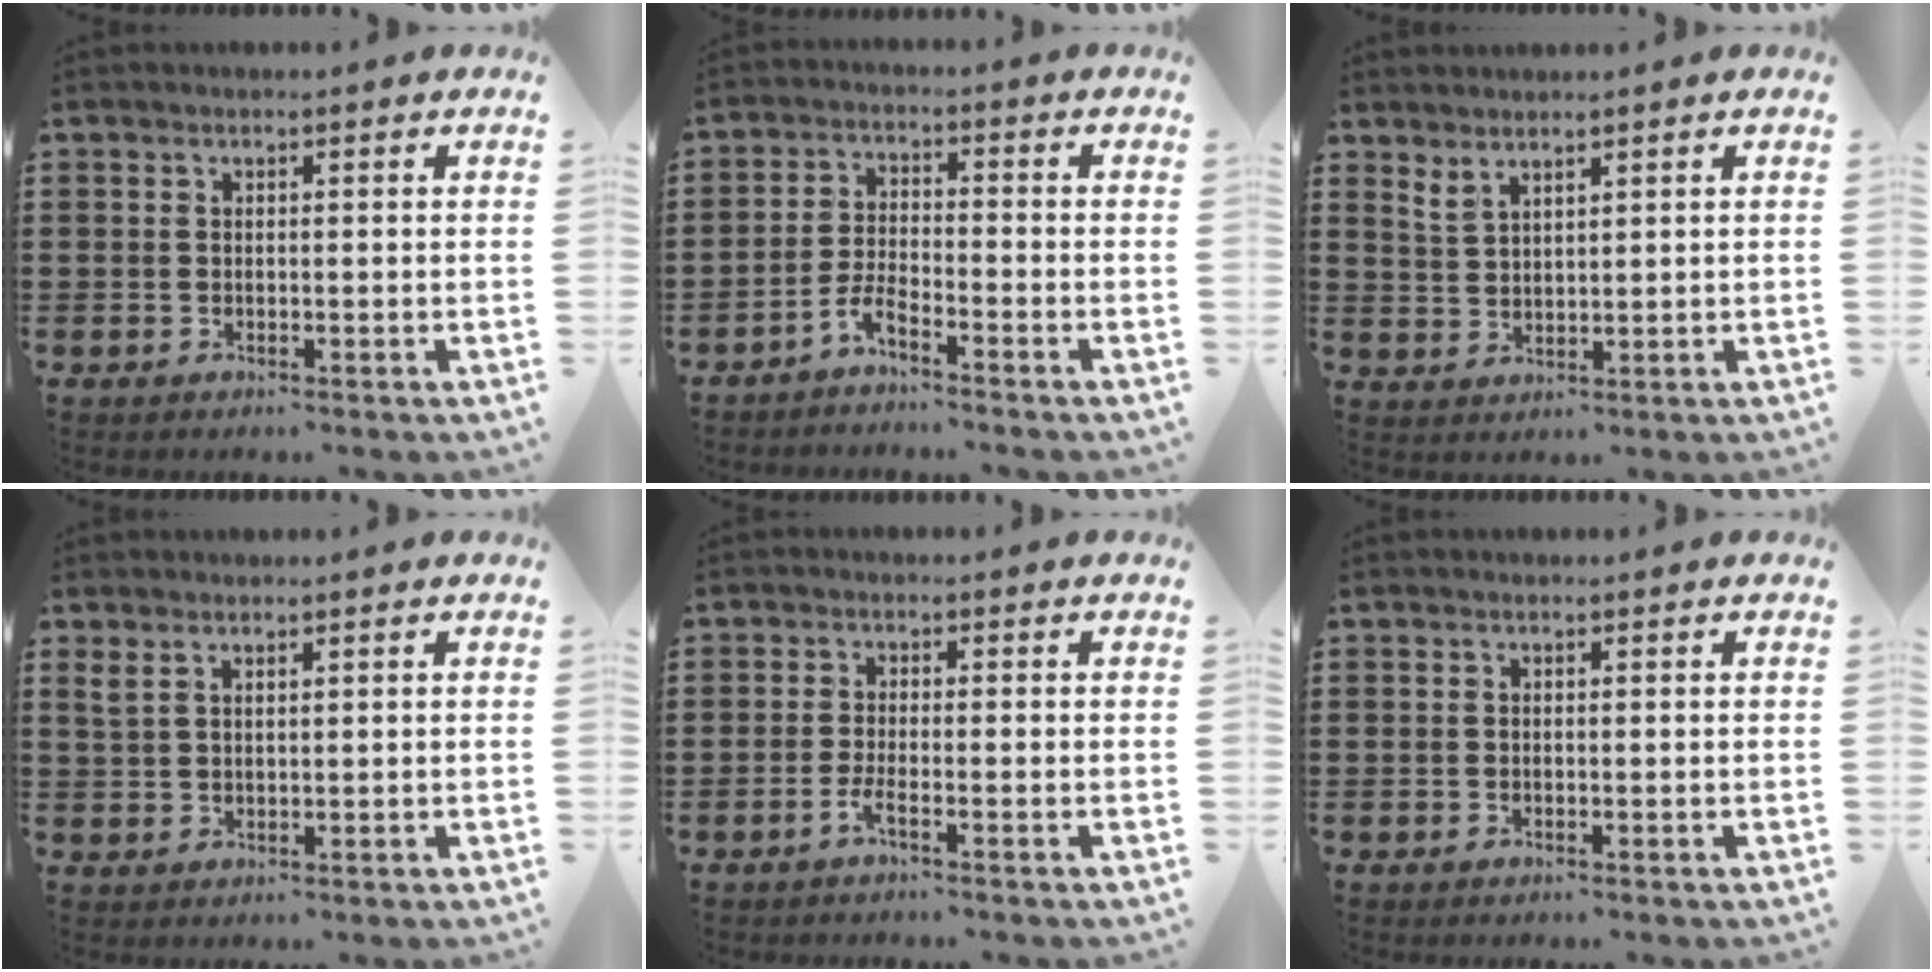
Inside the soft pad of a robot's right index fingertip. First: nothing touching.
{"total": 3.6, "force": [-3.3, 0.1, 1.6], "torque": [-0.046, -0.001, -0.069]}
{"total": 2.3, "force": [2.2, 0.5, 0.7], "torque": [-0.017, 0.006, 0.042]}
{"total": 2.0, "force": [1.5, 0.7, 1.0], "torque": [-0.022, 0.004, 0.029]}
{"total": 2.3, "force": [-1.4, -0.1, 1.8], "torque": [-0.046, -0.010, -0.031]}
{"total": 0.0}